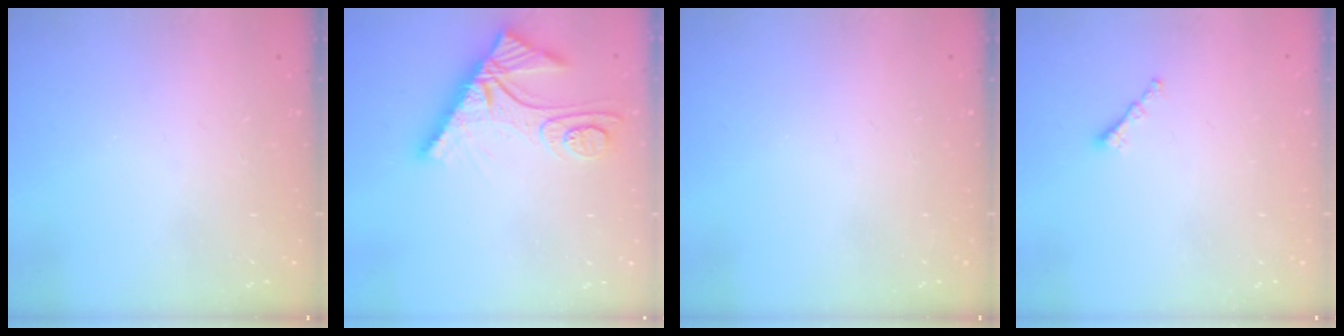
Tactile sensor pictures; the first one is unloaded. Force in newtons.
{"total": 11.8, "press": 11.7, "slide": 1.0}
{"total": 0.0}
{"total": 0.8, "press": 0.7, "slide": 0.4}